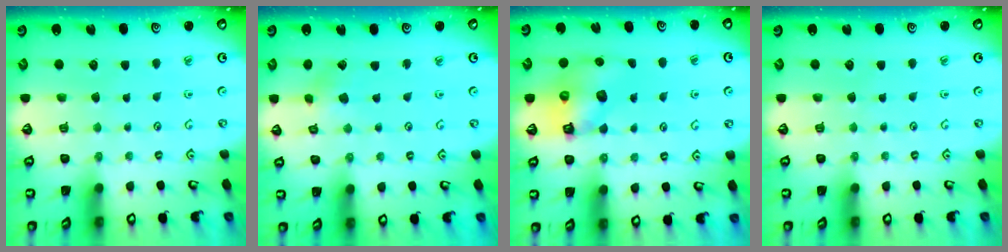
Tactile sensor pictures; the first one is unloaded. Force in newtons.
{"total": 2.2, "press": 2.2, "slide": 0.2}
{"total": 9.1, "press": 9.0, "slide": 1.5}
{"total": 0.0}